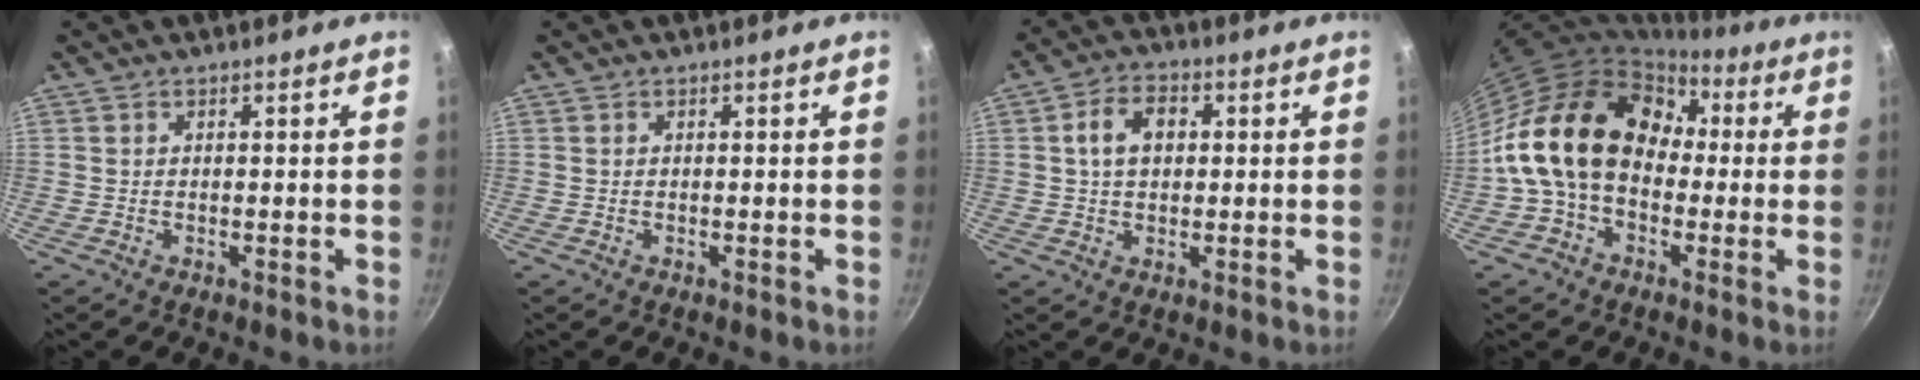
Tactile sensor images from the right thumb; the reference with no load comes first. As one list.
[{"total": 0.0}, {"total": 6.9, "force": [1.2, 4.8, 4.8], "torque": [-0.067, 0.012, 0.014]}, {"total": 20.4, "force": [1.6, 15.2, 13.5], "torque": [-0.212, 0.052, 0.017]}]